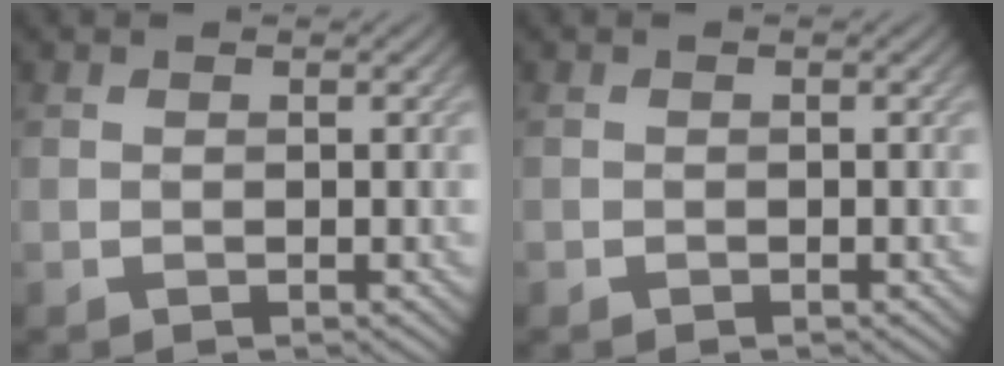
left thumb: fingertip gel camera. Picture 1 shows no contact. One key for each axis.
{"total": 0.0}